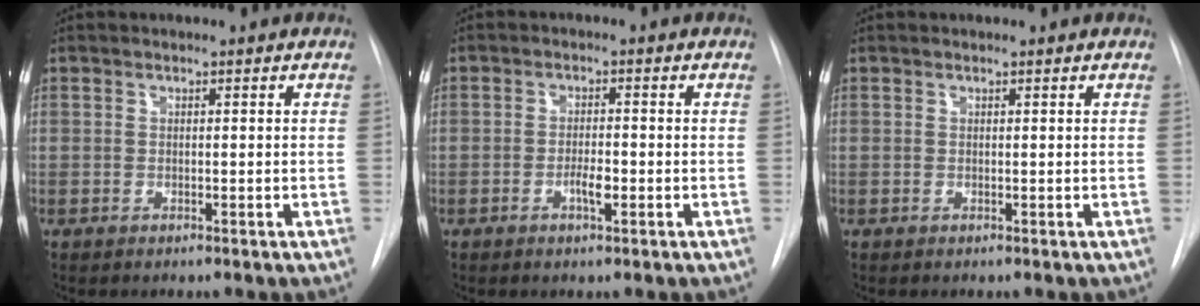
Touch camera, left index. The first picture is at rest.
{"total": 2.4, "force": [-0.9, 0.6, 2.2], "torque": [-0.037, 0.002, -0.016]}
{"total": 0.9, "force": [0.9, 0.1, 0.1], "torque": [-0.006, 0.010, 0.012]}